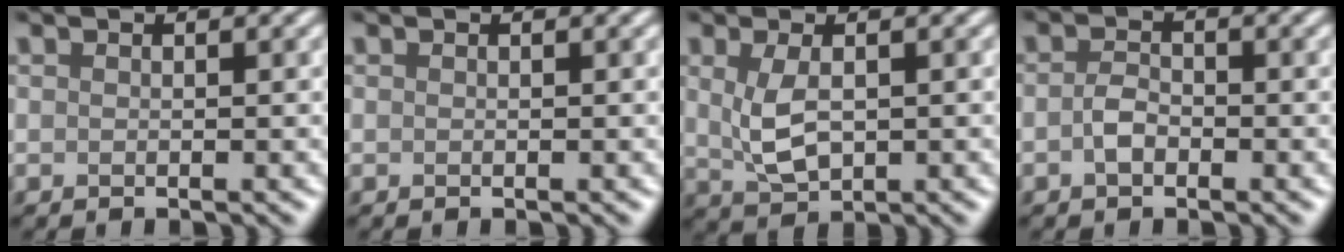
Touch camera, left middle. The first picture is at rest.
{"total": 0.0}
{"total": 3.3, "force": [0.5, 1.8, 2.8], "torque": [-0.065, -0.001, 0.015]}
{"total": 1.8, "force": [-0.6, 1.1, 1.2], "torque": [-0.027, 0.002, -0.016]}